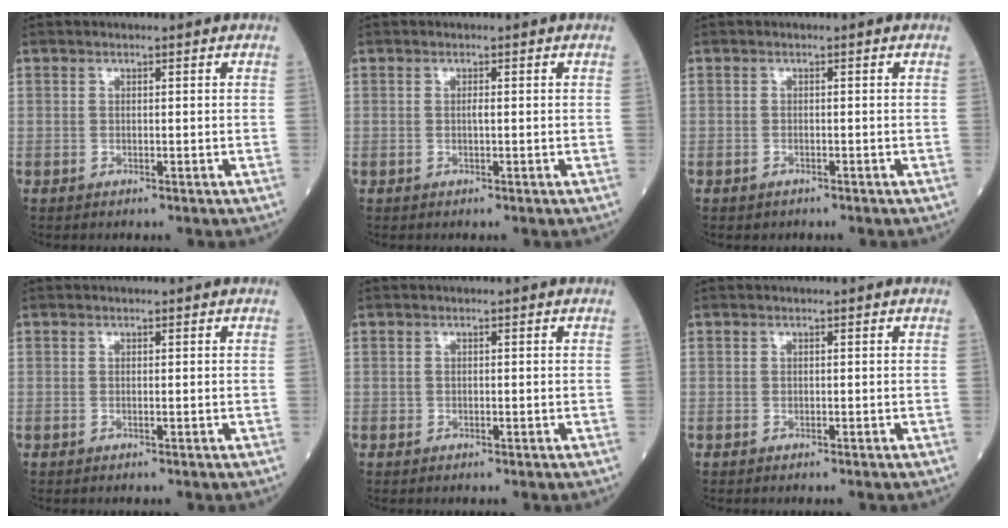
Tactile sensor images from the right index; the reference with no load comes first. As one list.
[{"total": 0.6, "force": [-0.1, 0.0, 0.6], "torque": [-0.011, 0.000, -0.002]}, {"total": 0.7, "force": [-0.6, 0.4, 0.1], "torque": [-0.005, 0.001, -0.008]}, {"total": 0.0}, {"total": 0.0}, {"total": 0.0}]